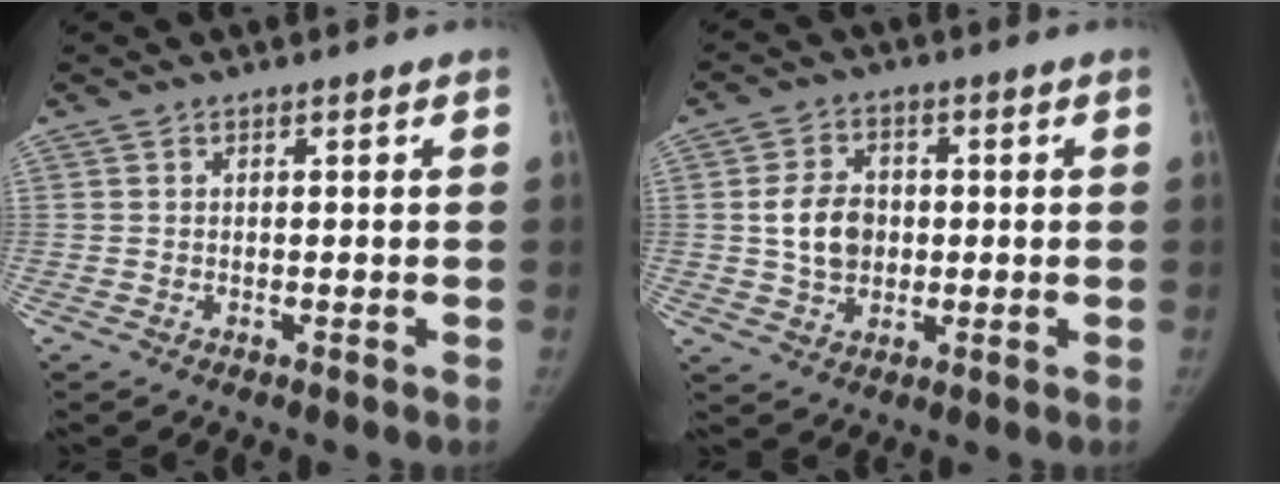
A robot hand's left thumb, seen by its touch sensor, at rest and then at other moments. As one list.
[{"total": 8.0, "force": [0.2, 6.2, 5.0], "torque": [-0.066, 0.004, 0.006]}]